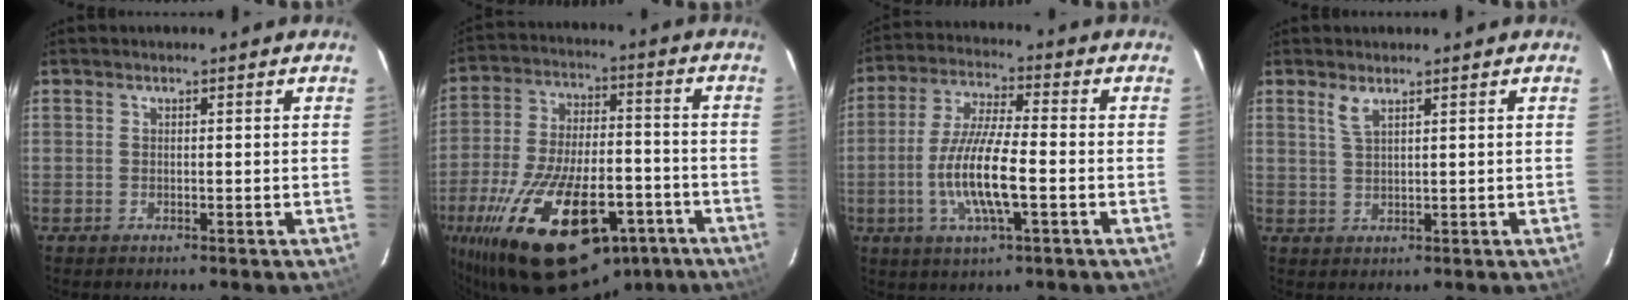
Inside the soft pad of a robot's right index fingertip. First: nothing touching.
{"total": 28.2, "force": [-15.5, 13.0, 19.7], "torque": [-0.373, -0.027, -0.232]}
{"total": 12.0, "force": [-3.1, 2.2, 11.3], "torque": [-0.230, -0.005, -0.060]}
{"total": 2.3, "force": [1.5, 0.5, 1.6], "torque": [-0.034, 0.002, 0.031]}